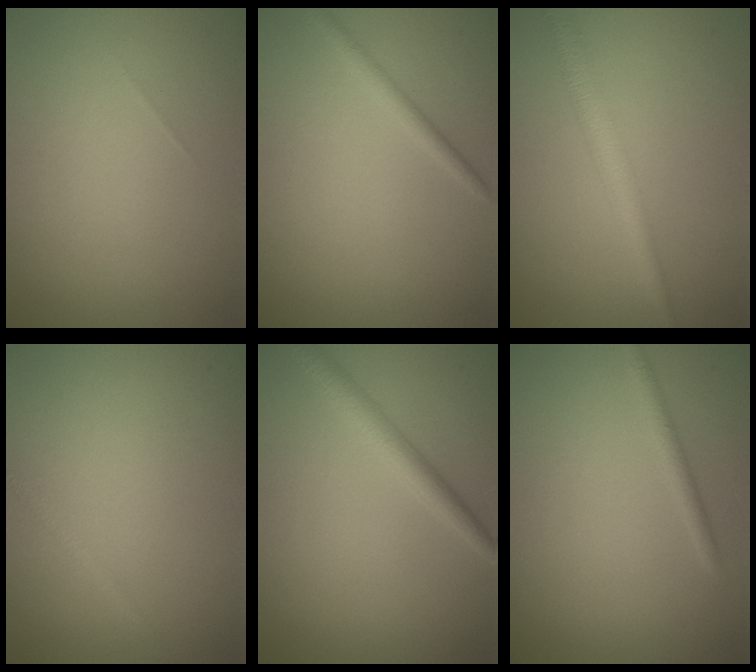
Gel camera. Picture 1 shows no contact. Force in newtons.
{"total": 1.4, "press": 1.4, "slide": 0.1}
{"total": 2.9, "press": 2.9, "slide": 0.0}
{"total": 0.7, "press": 0.7, "slide": 0.1}
{"total": 2.6, "press": 2.6, "slide": 0.1}
{"total": 1.4, "press": 1.4, "slide": 0.1}